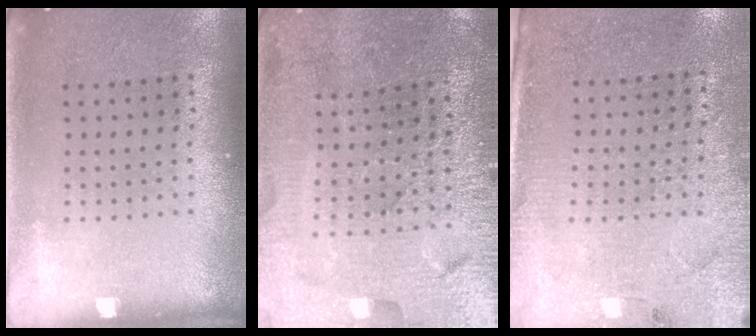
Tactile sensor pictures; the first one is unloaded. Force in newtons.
{"total": 3.6, "press": 3.6, "slide": 0.5}
{"total": 2.9, "press": 2.7, "slide": 1.1}